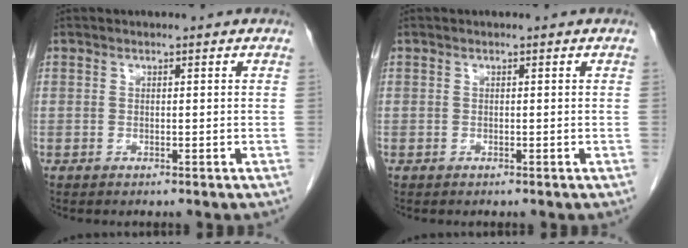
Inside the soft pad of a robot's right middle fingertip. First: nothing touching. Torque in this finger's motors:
{"motor_torque": [1.00, -0.83, 0.09, 0.01]}